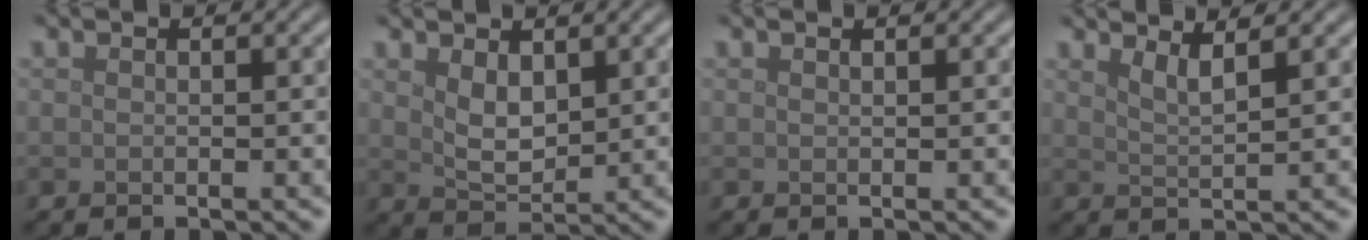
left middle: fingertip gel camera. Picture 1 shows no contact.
{"total": 2.8, "force": [1.3, 1.5, 2.0], "torque": [-0.043, -0.005, 0.031]}
{"total": 0.0}
{"total": 2.2, "force": [1.6, 0.5, 1.4], "torque": [-0.015, -0.001, 0.026]}